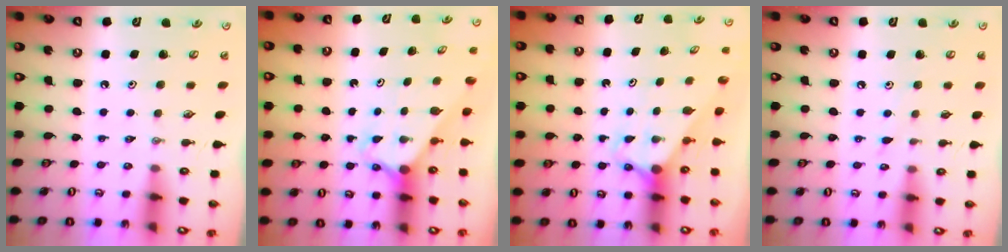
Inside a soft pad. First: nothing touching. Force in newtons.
{"total": 2.7, "press": 2.7, "slide": 0.2}
{"total": 2.8, "press": 2.8, "slide": 0.1}
{"total": 4.8, "press": 4.7, "slide": 0.6}